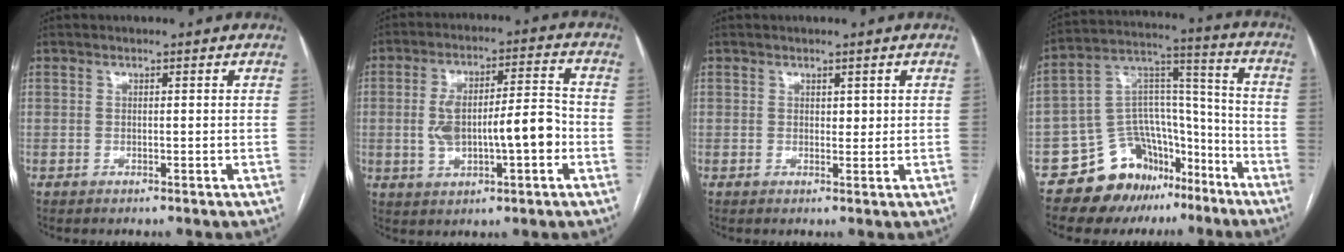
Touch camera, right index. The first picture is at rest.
{"total": 11.6, "force": [-1.8, 3.6, 10.9], "torque": [-0.194, 0.028, -0.020]}
{"total": 1.4, "force": [0.6, 0.9, 0.9], "torque": [-0.008, -0.001, 0.011]}
{"total": 15.0, "force": [-10.4, 9.4, 5.4], "torque": [-0.072, 0.086, -0.165]}